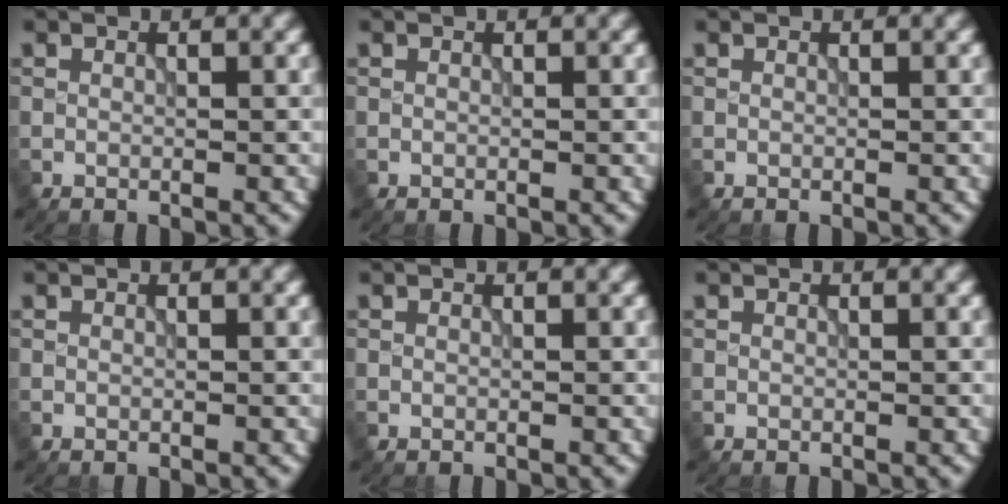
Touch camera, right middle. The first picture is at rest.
{"total": 0.0}
{"total": 0.0}
{"total": 0.0}
{"total": 0.0}
{"total": 0.0}